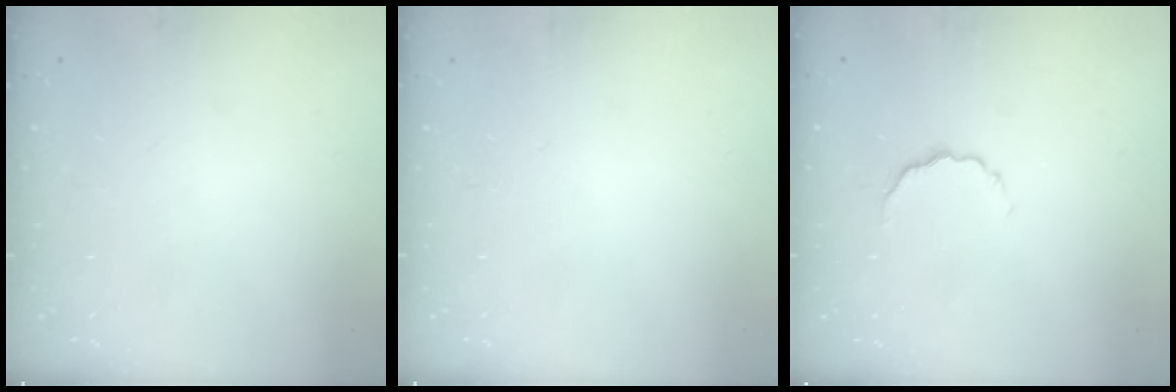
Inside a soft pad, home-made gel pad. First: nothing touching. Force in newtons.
{"total": 0.0}
{"total": 4.0, "press": 3.9, "slide": 0.9}